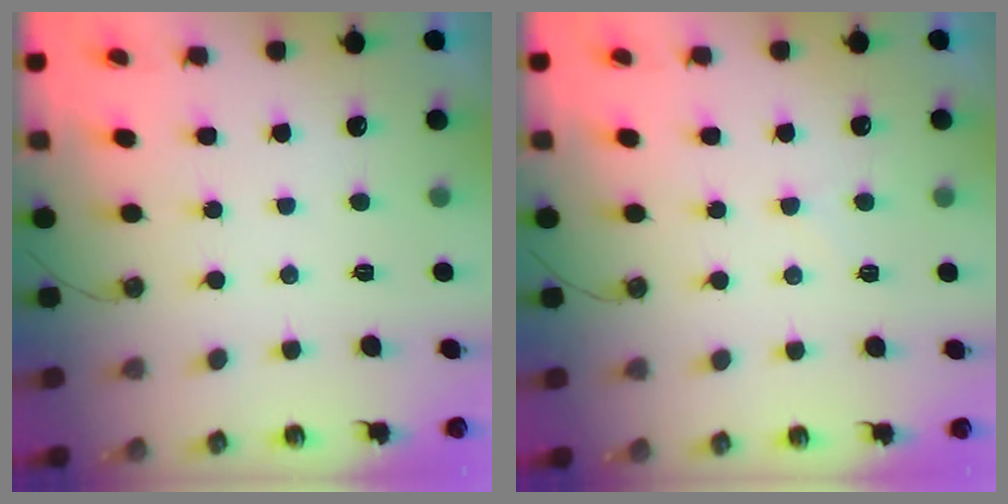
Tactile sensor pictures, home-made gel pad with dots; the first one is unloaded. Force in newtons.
{"total": 3.6, "press": 3.6, "slide": 0.5}